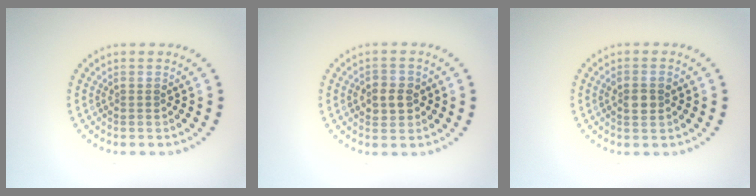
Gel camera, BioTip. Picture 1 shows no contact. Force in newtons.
{"total": 2.6, "press": 2.6, "slide": 0.6}
{"total": 1.7, "press": 1.7, "slide": 0.3}